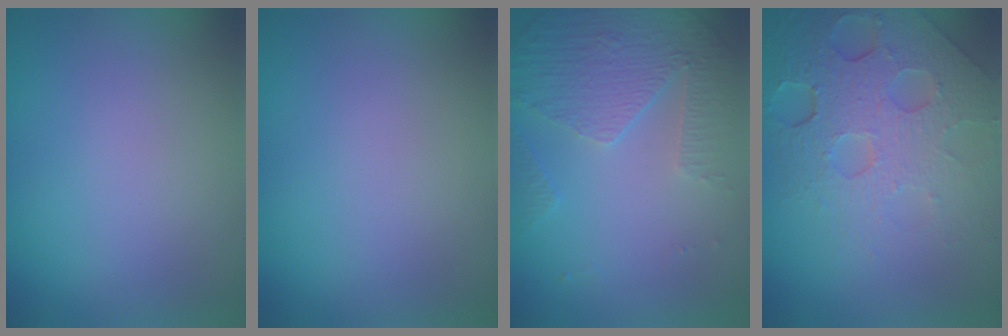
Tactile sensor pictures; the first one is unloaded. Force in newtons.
{"total": 0.0}
{"total": 5.0, "press": 3.6, "slide": 3.5}
{"total": 8.3, "press": 5.5, "slide": 6.2}